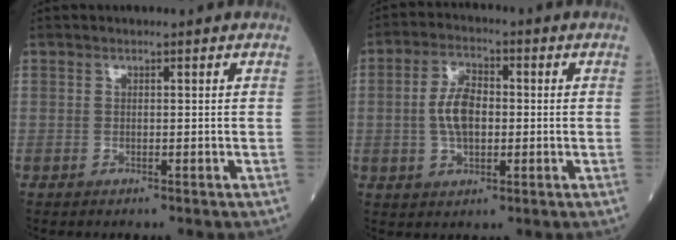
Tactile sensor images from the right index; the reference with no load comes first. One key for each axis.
{"total": 6.7, "fx": -0.2, "fy": 3.5, "fz": 5.7, "tx": -0.117, "ty": 0.011, "tz": -0.005}